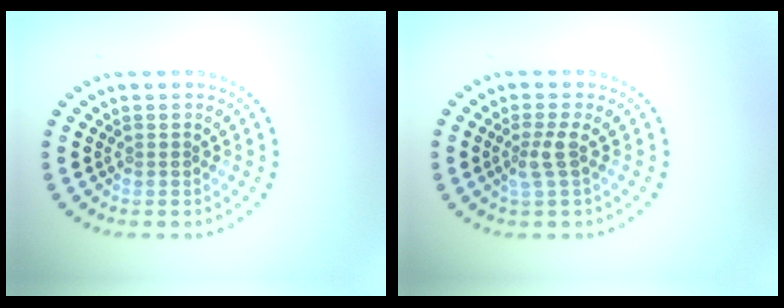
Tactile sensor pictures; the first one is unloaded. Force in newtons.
{"total": 1.8, "press": 1.4, "slide": 1.2}